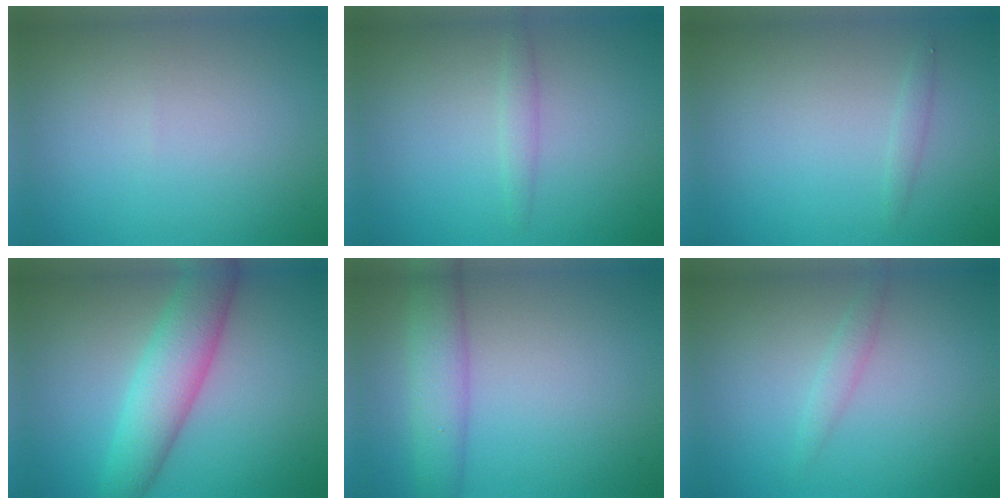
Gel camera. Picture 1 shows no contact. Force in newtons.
{"total": 1.1, "press": 1.1, "slide": 0.0}
{"total": 0.7, "press": 0.7, "slide": 0.0}
{"total": 5.9, "press": 5.8, "slide": 0.3}
{"total": 4.0, "press": 4.0, "slide": 0.1}
{"total": 1.2, "press": 1.2, "slide": 0.1}